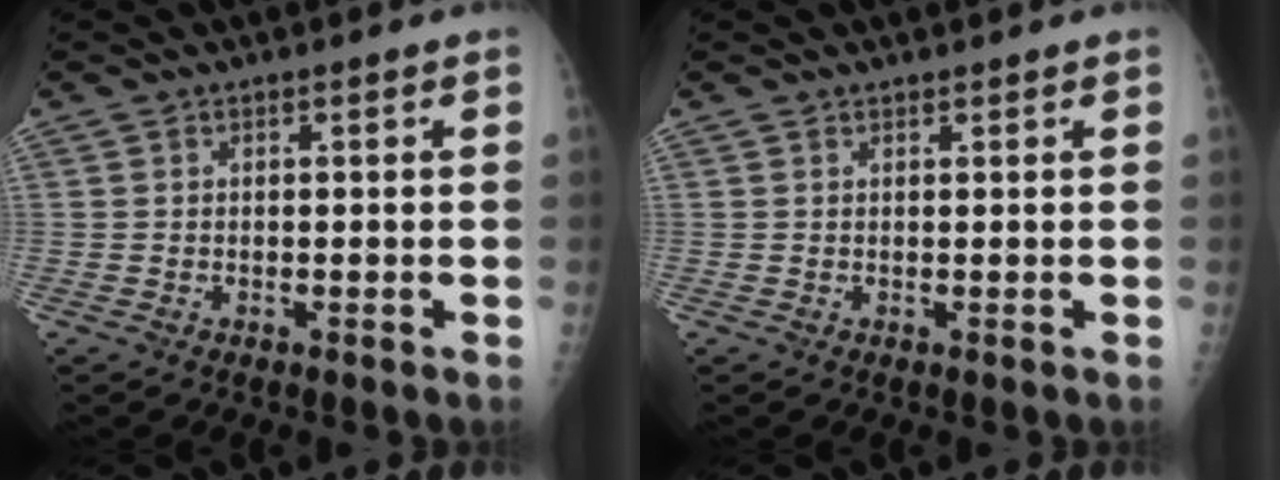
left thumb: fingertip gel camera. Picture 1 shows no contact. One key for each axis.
{"total": 0.5, "fx": 0.5, "fy": 0.1, "fz": 0.0, "tx": -0.001, "ty": -0.003, "tz": 0.008}